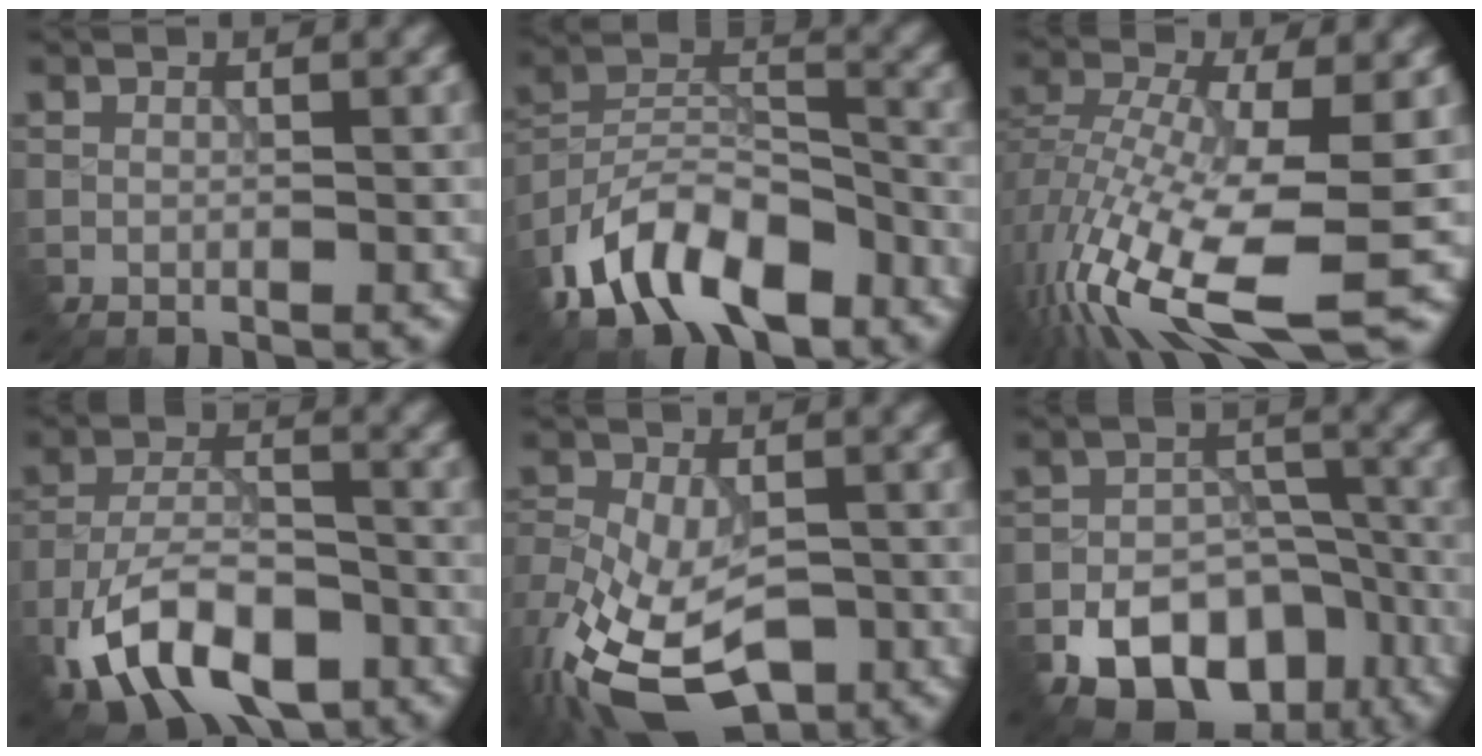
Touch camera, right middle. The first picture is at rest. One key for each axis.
{"total": 10.0, "fx": -6.6, "fy": 4.9, "fz": 5.6, "tx": -0.105, "ty": 0.011, "tz": -0.131}
{"total": 14.0, "fx": -5.5, "fy": 4.7, "fz": 12.0, "tx": -0.256, "ty": -0.013, "tz": -0.082}
{"total": 9.4, "fx": -5.4, "fy": 4.8, "fz": 6.0, "tx": -0.121, "ty": 0.005, "tz": -0.101}
{"total": 12.2, "fx": -6.6, "fy": 7.3, "fz": 7.2, "tx": -0.139, "ty": -0.029, "tz": -0.101}
{"total": 10.7, "fx": -6.3, "fy": 7.1, "fz": 4.8, "tx": -0.076, "ty": 0.003, "tz": -0.089}